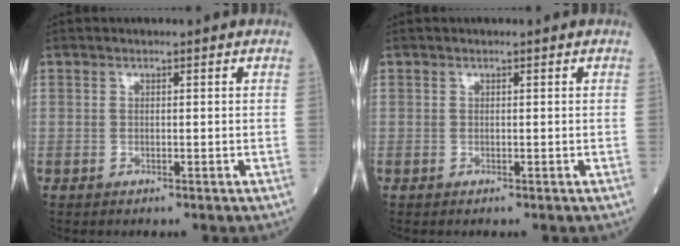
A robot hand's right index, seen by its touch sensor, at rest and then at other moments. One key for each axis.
{"total": 0.0}